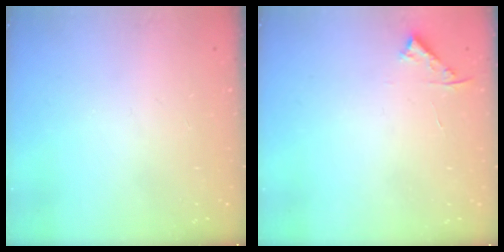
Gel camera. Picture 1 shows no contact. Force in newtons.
{"total": 3.4, "press": 3.4, "slide": 0.4}